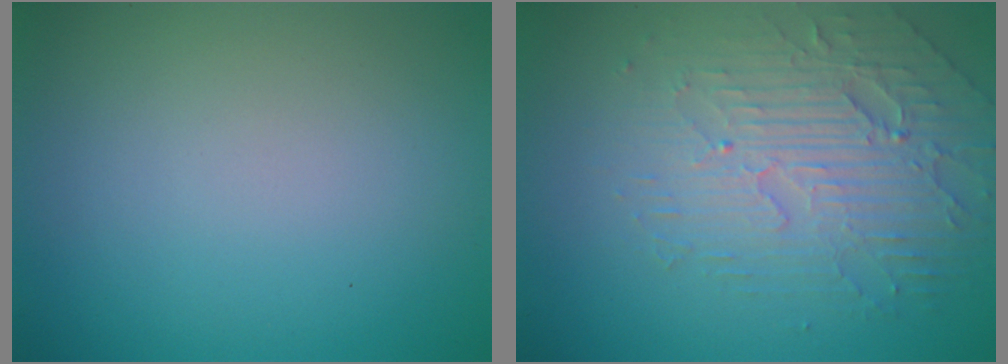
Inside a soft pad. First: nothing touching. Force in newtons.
{"total": 4.5, "press": 3.9, "slide": 2.3}